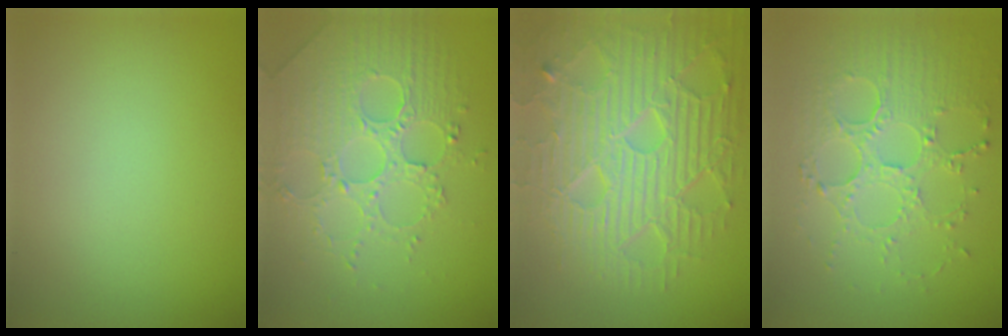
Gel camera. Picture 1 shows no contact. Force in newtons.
{"total": 4.2, "press": 3.9, "slide": 1.3}
{"total": 9.2, "press": 6.5, "slide": 6.5}
{"total": 4.6, "press": 3.7, "slide": 2.8}